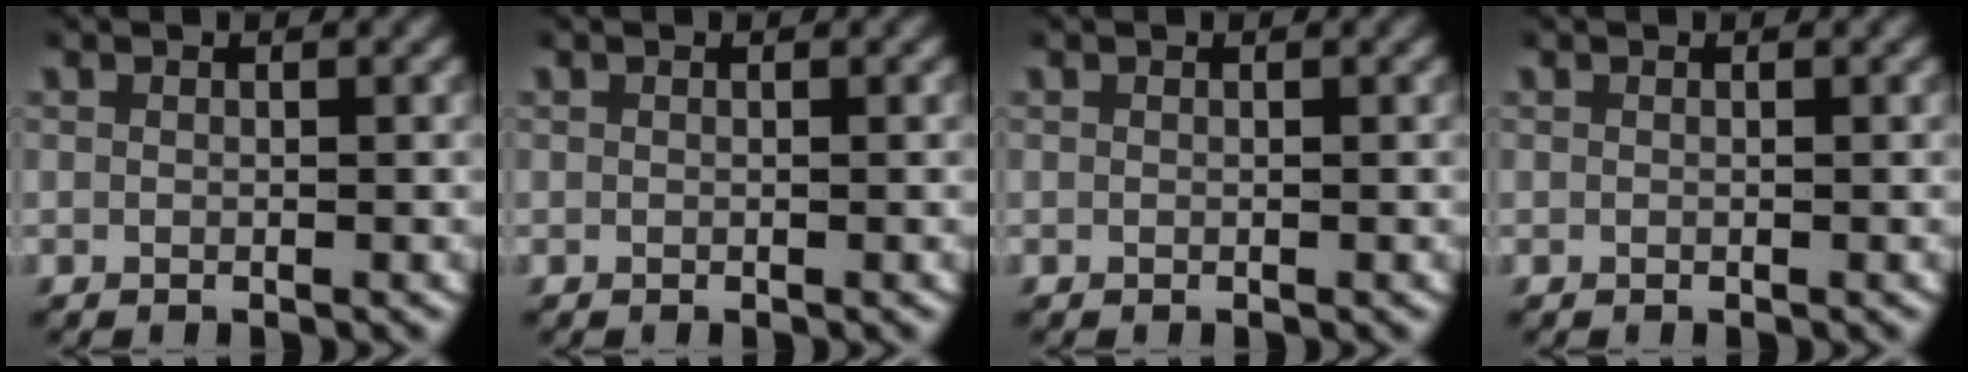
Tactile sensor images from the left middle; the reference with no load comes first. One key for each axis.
{"total": 0.0}
{"total": 0.0}
{"total": 0.0}